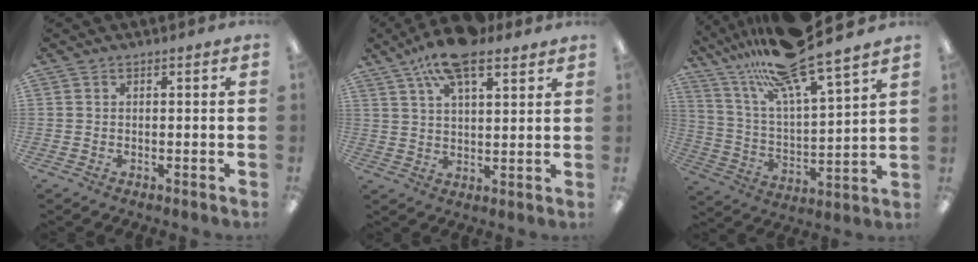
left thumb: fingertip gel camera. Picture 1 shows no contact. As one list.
[{"total": 12.2, "force": [8.3, 4.2, 7.8], "torque": [-0.142, -0.025, 0.149]}, {"total": 18.7, "force": [16.1, 2.1, 9.3], "torque": [-0.173, -0.107, 0.270]}]